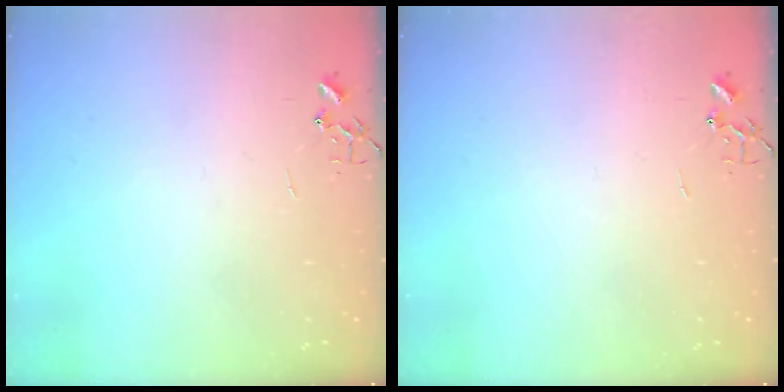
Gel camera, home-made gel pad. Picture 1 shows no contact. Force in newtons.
{"total": 0.0}